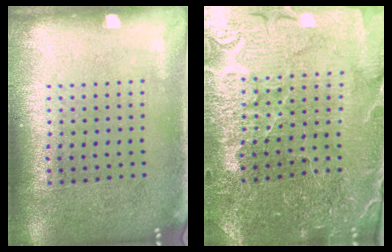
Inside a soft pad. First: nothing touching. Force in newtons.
{"total": 3.5, "press": 3.5, "slide": 0.2}